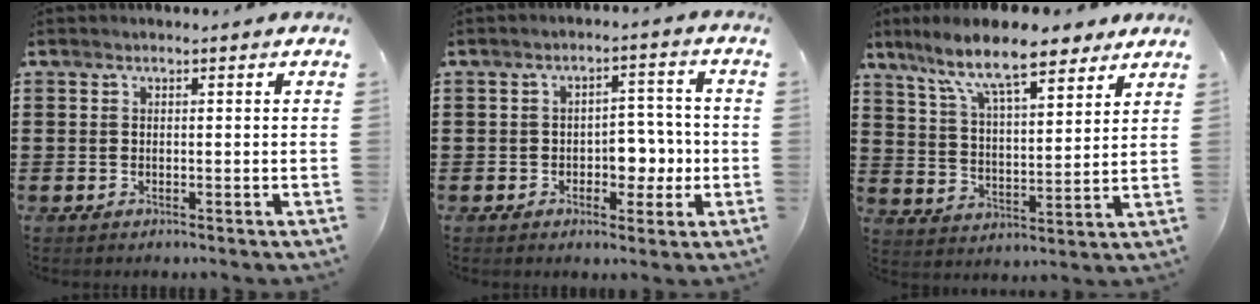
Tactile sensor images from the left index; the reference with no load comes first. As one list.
[{"total": 5.1, "force": [-1.3, 3.5, 3.5], "torque": [-0.045, -0.002, -0.032]}, {"total": 11.6, "force": [9.0, 2.7, 6.8], "torque": [-0.152, -0.029, 0.156]}]